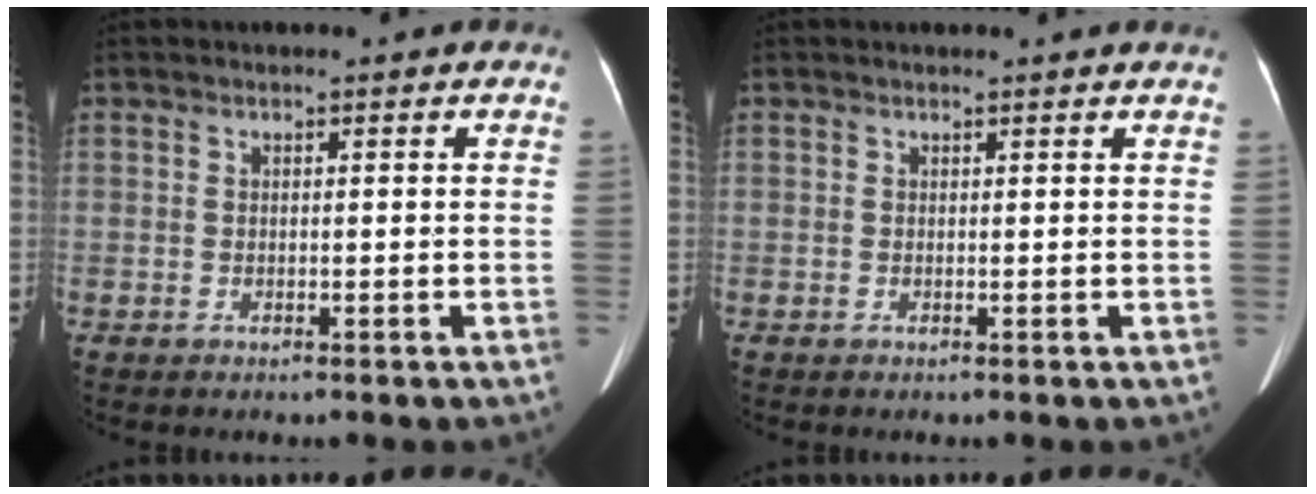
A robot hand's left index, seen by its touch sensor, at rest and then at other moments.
{"total": 1.1, "force": [1.0, -0.1, 0.3], "torque": [-0.014, -0.004, 0.011]}